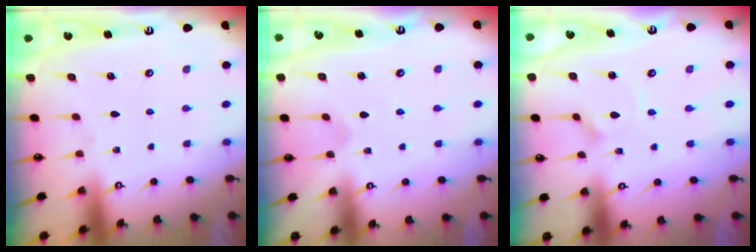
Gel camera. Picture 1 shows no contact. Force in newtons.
{"total": 0.7, "press": 0.7, "slide": 0.1}
{"total": 2.6, "press": 2.6, "slide": 0.3}